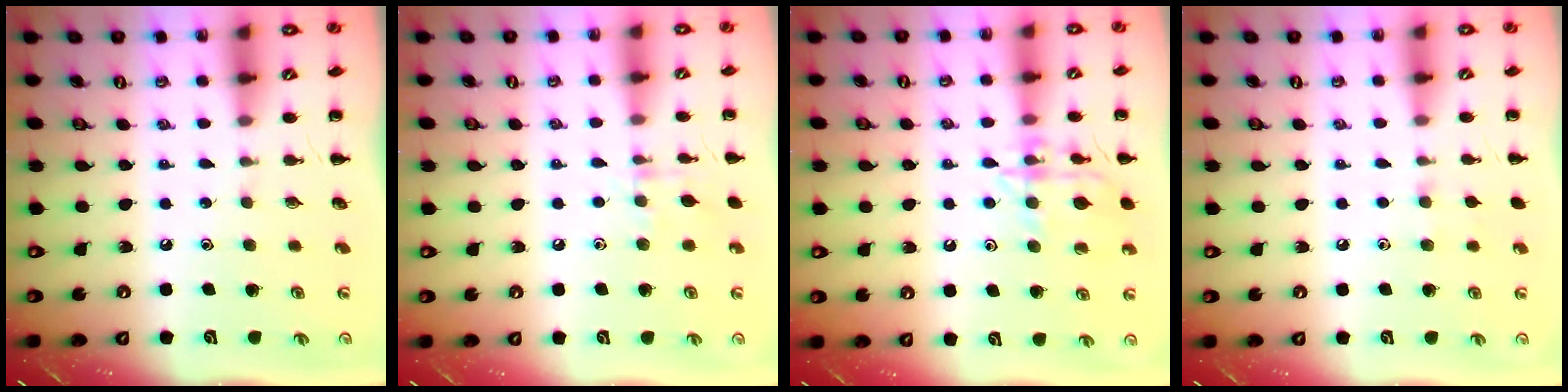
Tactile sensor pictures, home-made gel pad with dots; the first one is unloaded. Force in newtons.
{"total": 7.6, "press": 7.5, "slide": 1.4}
{"total": 14.9, "press": 14.8, "slide": 1.5}
{"total": 4.9, "press": 4.6, "slide": 1.7}